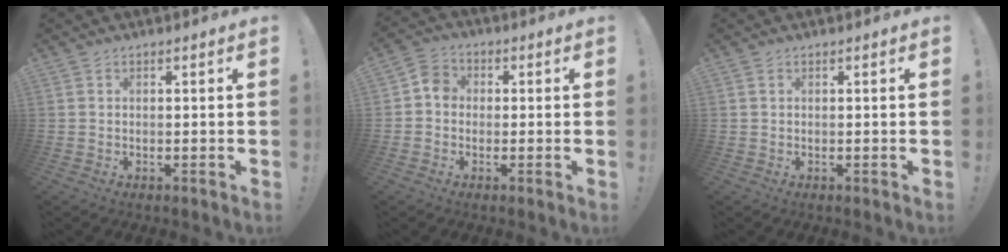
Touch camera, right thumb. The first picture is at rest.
{"total": 4.9, "force": [-0.9, 4.1, 2.4], "torque": [-0.042, 0.021, -0.014]}
{"total": 0.0}